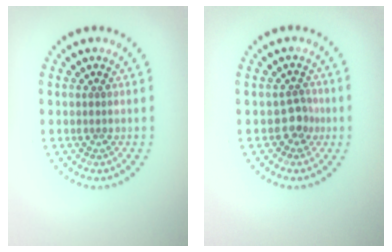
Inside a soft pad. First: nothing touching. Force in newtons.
{"total": 1.7, "press": 1.4, "slide": 0.9}